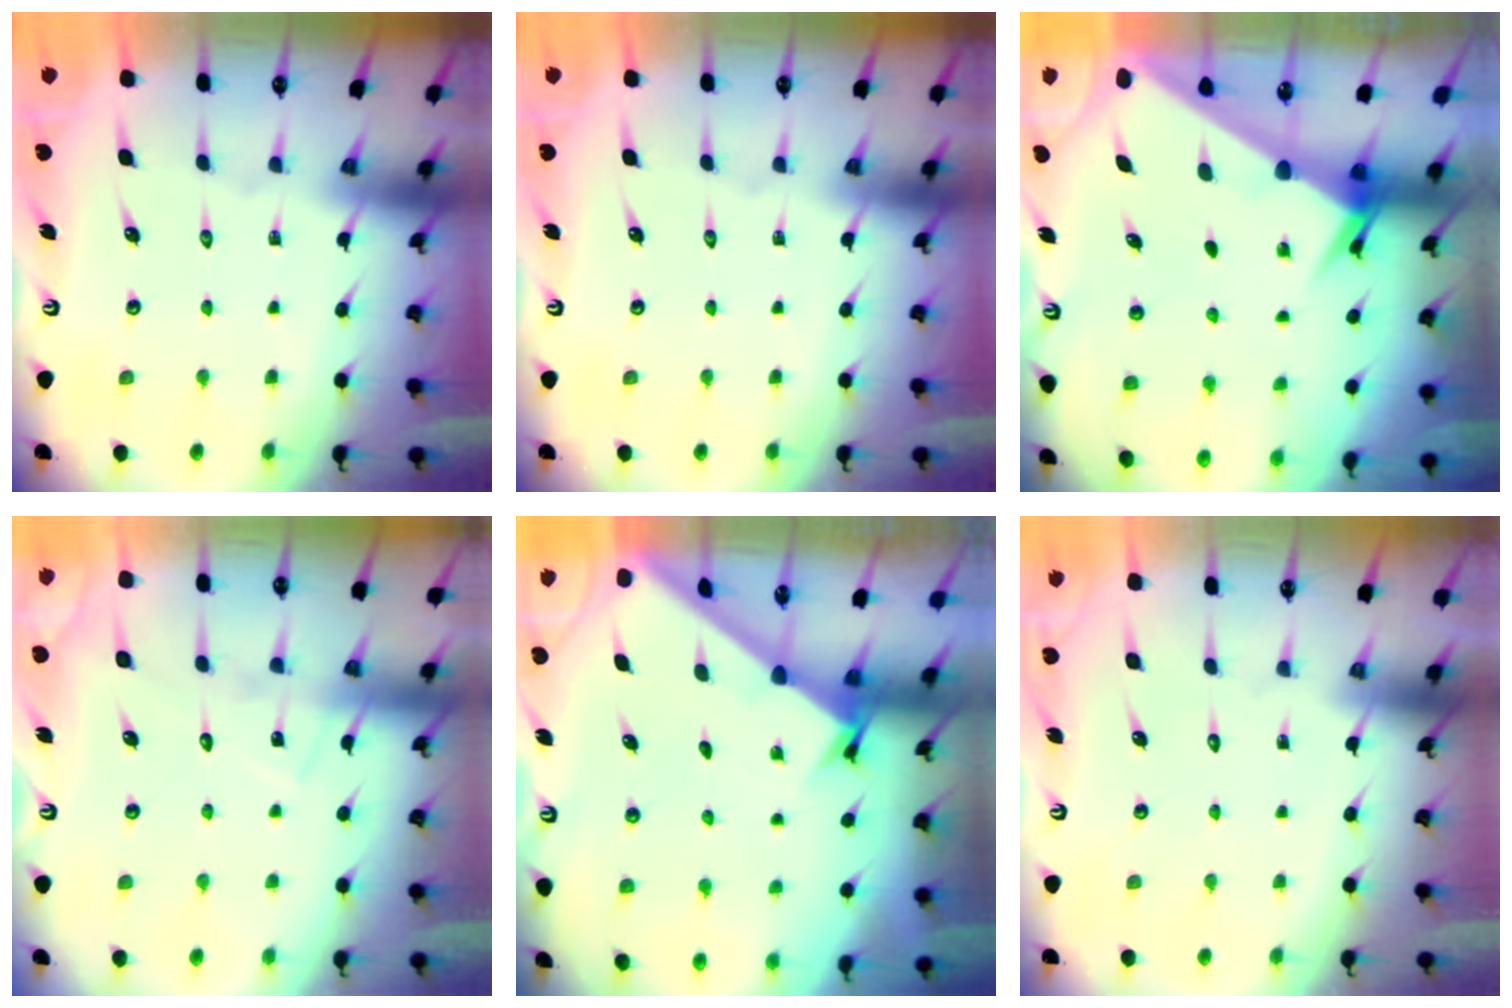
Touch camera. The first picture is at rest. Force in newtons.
{"total": 0.0}
{"total": 2.5, "press": 2.5, "slide": 0.2}
{"total": 9.5, "press": 9.5, "slide": 0.6}
{"total": 1.6, "press": 1.6, "slide": 0.1}
{"total": 1.7, "press": 1.6, "slide": 0.1}